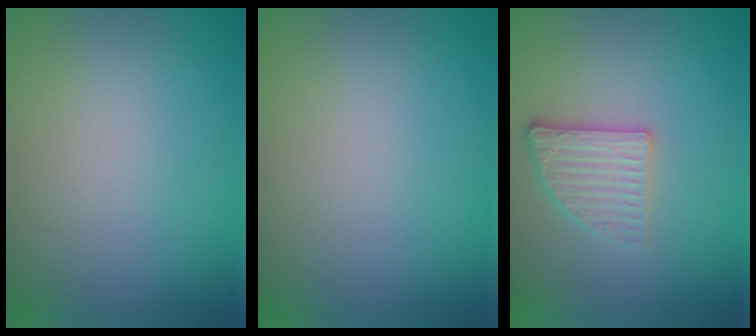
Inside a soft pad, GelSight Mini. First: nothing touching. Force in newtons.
{"total": 0.0}
{"total": 2.7, "press": 2.4, "slide": 1.1}